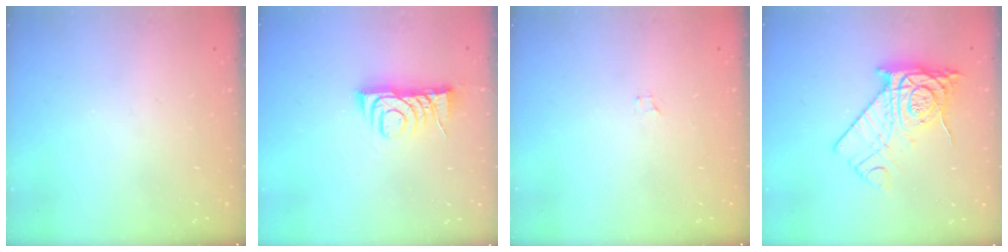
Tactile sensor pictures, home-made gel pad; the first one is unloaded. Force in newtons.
{"total": 7.8, "press": 7.8, "slide": 0.4}
{"total": 0.6, "press": 0.6, "slide": 0.1}
{"total": 13.7, "press": 13.7, "slide": 1.2}